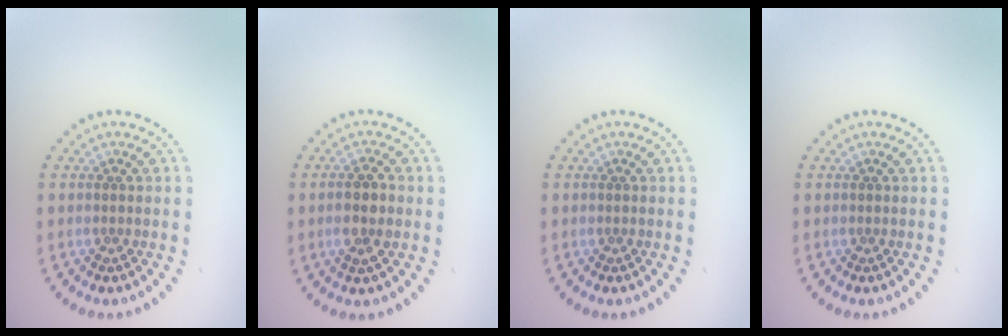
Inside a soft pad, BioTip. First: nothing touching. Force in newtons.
{"total": 2.6, "press": 2.5, "slide": 0.7}
{"total": 0.0}
{"total": 0.0}